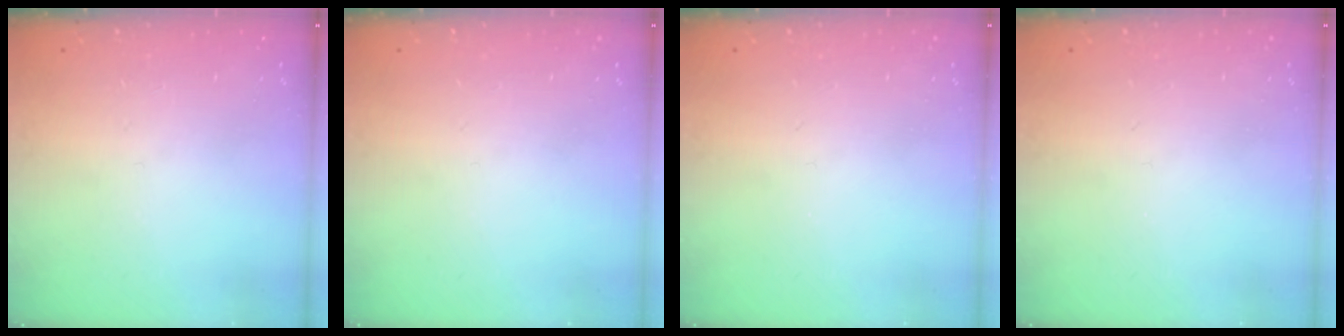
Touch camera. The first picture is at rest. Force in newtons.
{"total": 0.0}
{"total": 0.0}
{"total": 0.0}